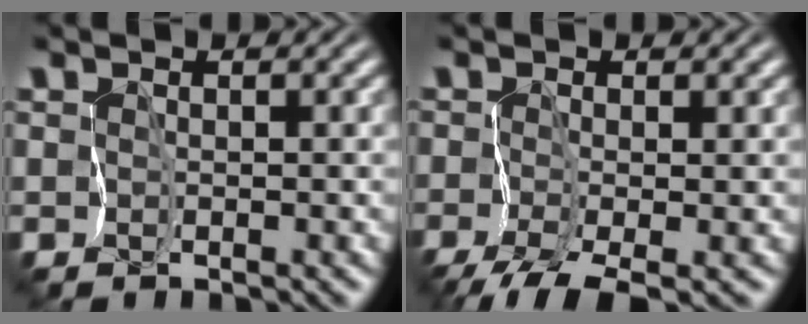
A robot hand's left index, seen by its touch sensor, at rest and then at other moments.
{"total": 3.6, "force": [-2.3, 0.8, 2.6], "torque": [-0.042, -0.003, -0.045]}